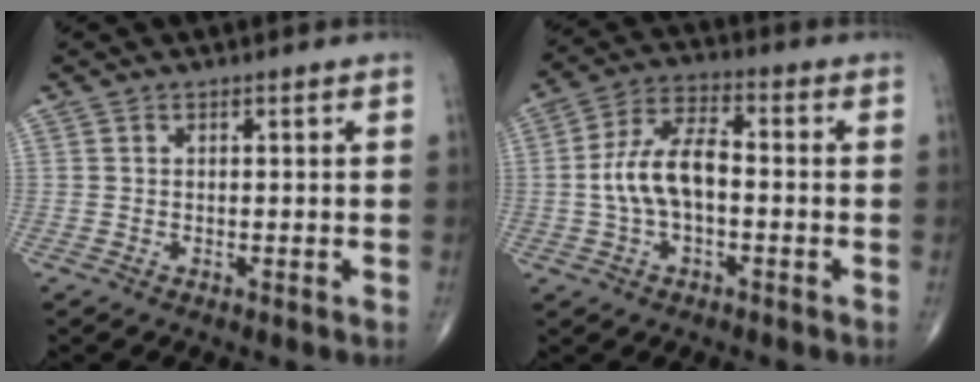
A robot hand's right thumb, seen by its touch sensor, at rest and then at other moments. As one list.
[{"total": 10.3, "force": [-1.0, 5.3, 8.8], "torque": [-0.174, 0.032, -0.025]}]